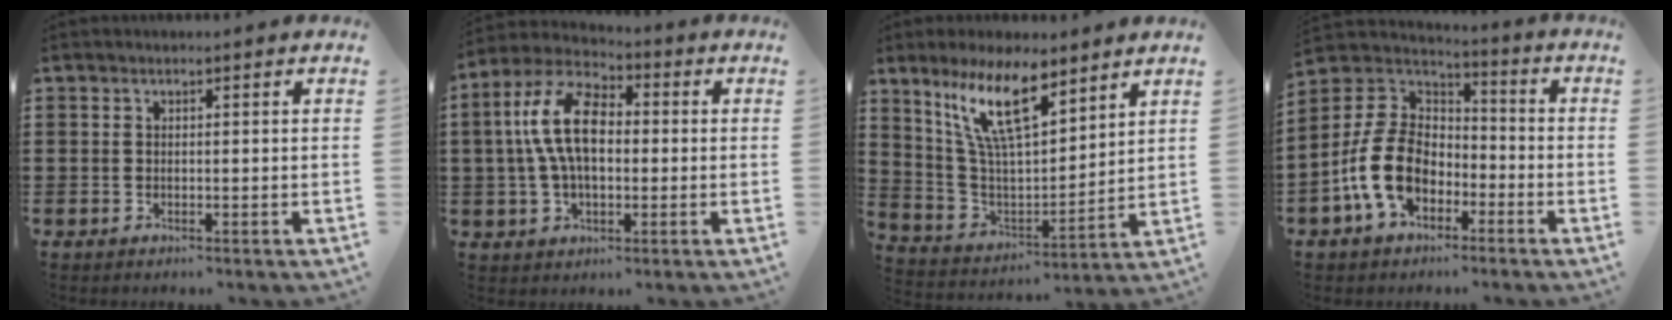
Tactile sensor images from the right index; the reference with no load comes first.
{"total": 11.2, "force": [1.1, 6.2, 9.3], "torque": [-0.216, 0.007, 0.012]}
{"total": 12.3, "force": [7.8, 3.6, 8.7], "torque": [-0.197, -0.021, 0.142]}
{"total": 12.6, "force": [-4.3, 8.7, 8.0], "torque": [-0.209, 0.017, -0.088]}